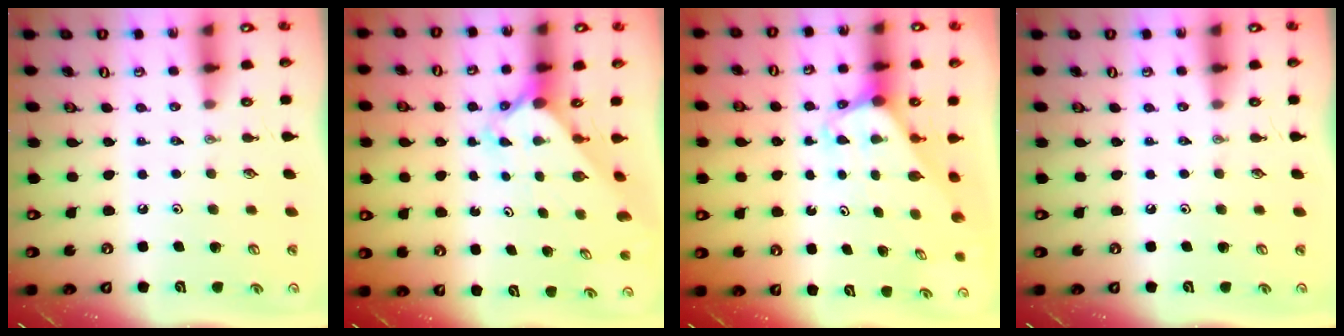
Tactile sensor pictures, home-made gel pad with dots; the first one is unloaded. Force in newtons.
{"total": 2.6, "press": 2.6, "slide": 0.3}
{"total": 2.0, "press": 2.0, "slide": 0.1}
{"total": 0.0}